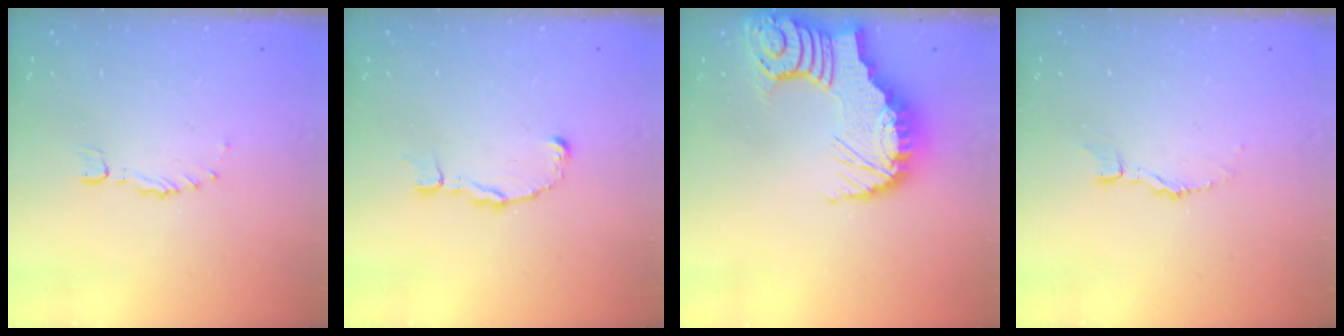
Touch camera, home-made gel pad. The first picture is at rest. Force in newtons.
{"total": 2.5, "press": 2.5, "slide": 0.2}
{"total": 9.3, "press": 9.2, "slide": 0.9}
{"total": 4.0, "press": 4.0, "slide": 0.1}